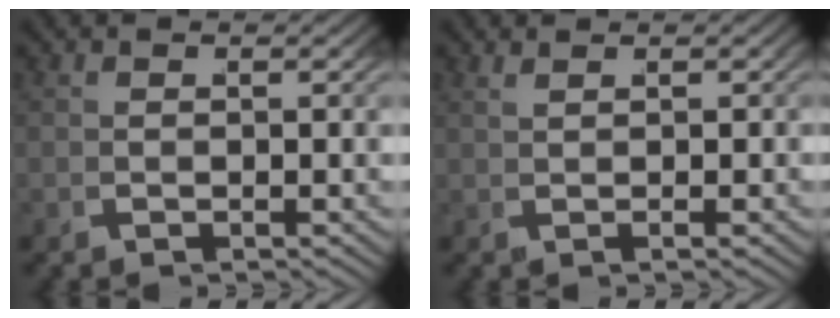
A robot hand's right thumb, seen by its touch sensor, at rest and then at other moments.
{"total": 1.0, "force": [0.8, -0.4, 0.5], "torque": [-0.007, 0.011, 0.015]}